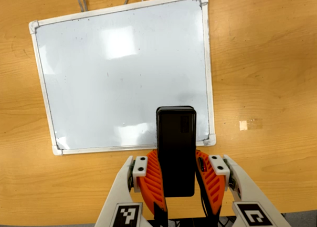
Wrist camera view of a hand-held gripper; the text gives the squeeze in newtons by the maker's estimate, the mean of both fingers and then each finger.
{"total": 6.5, "left": 5.6, "right": 7.3}